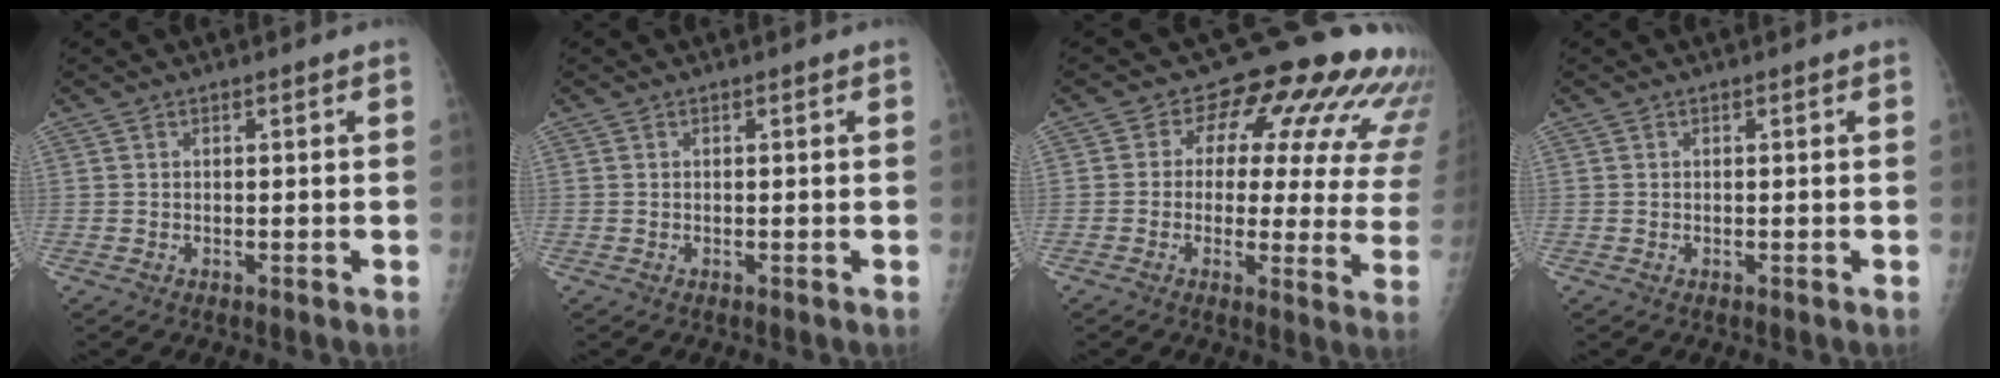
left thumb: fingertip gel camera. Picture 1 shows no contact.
{"total": 0.0}
{"total": 18.5, "force": [9.7, 9.0, 13.0], "torque": [-0.120, -0.026, 0.092]}
{"total": 0.0}